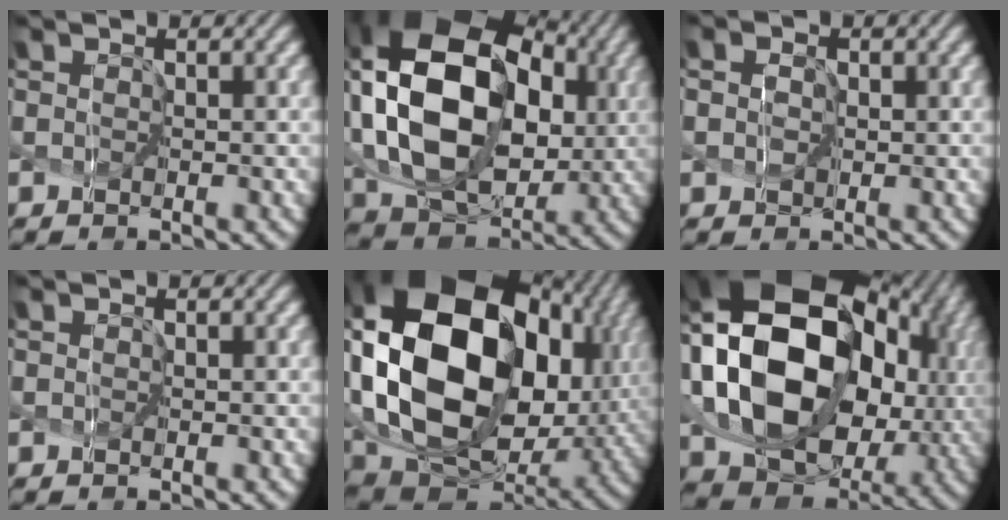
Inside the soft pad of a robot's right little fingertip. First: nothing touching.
{"total": 16.1, "force": [1.6, 11.5, 11.1], "torque": [-0.226, -0.011, 0.052]}
{"total": 1.3, "force": [0.2, 1.1, 0.8], "torque": [-0.018, 0.004, 0.000]}
{"total": 0.0}
{"total": 20.0, "force": [3.5, 14.8, 13.0], "torque": [-0.329, -0.024, 0.103]}
{"total": 18.3, "force": [2.7, 13.6, 12.0], "torque": [-0.273, -0.007, 0.068]}